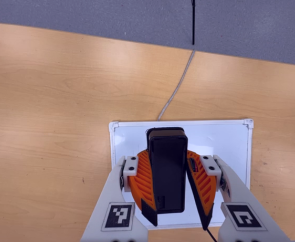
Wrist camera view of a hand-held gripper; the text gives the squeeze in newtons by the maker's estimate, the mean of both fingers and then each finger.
{"total": 9.3, "left": 9.4, "right": 9.2}